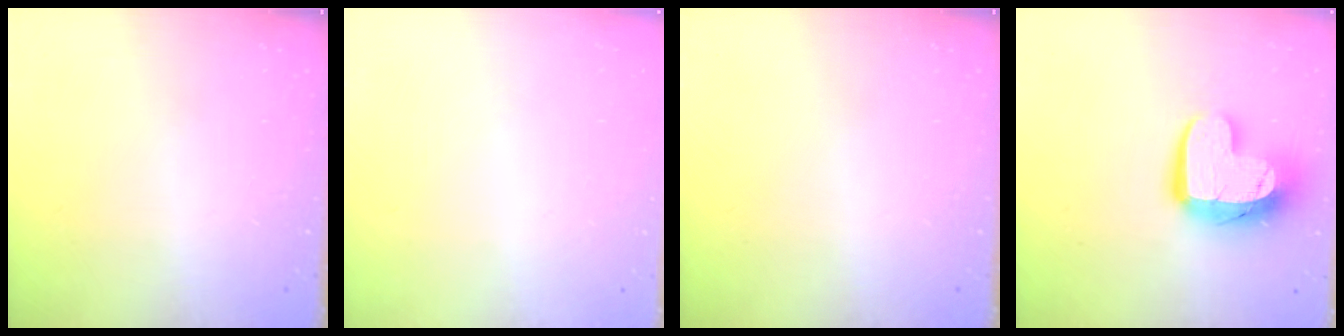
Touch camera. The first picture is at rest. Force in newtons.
{"total": 0.0}
{"total": 0.0}
{"total": 14.3, "press": 14.3, "slide": 1.2}